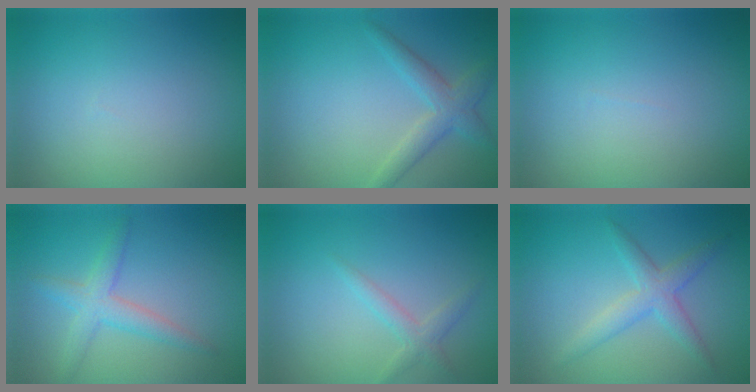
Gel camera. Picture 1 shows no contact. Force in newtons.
{"total": 2.8, "press": 2.8, "slide": 0.1}
{"total": 0.0}
{"total": 2.9, "press": 2.9, "slide": 0.1}
{"total": 1.7, "press": 1.6, "slide": 0.1}
{"total": 3.0, "press": 3.0, "slide": 0.1}